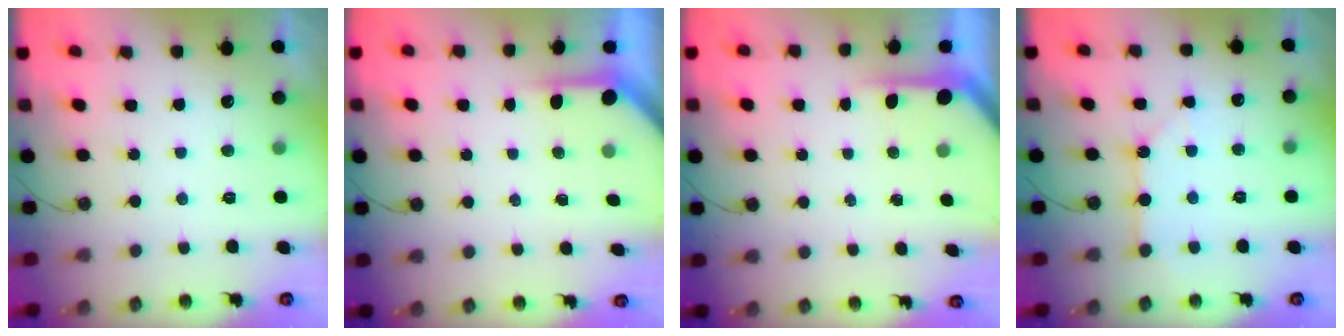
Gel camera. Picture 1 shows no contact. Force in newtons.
{"total": 3.7, "press": 3.7, "slide": 0.3}
{"total": 4.6, "press": 4.5, "slide": 0.4}
{"total": 2.7, "press": 2.6, "slide": 0.3}